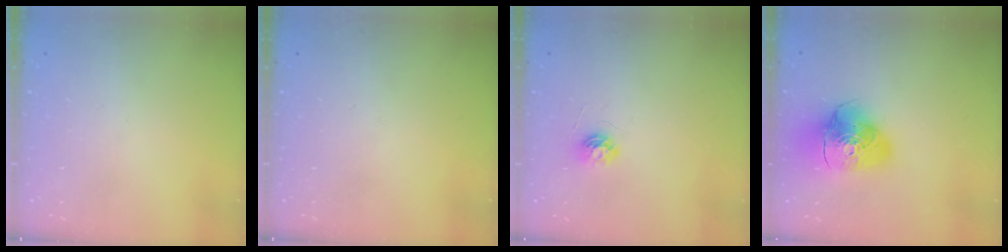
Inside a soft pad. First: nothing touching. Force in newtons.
{"total": 0.0}
{"total": 5.2, "press": 5.2, "slide": 0.5}
{"total": 15.7, "press": 15.5, "slide": 2.0}